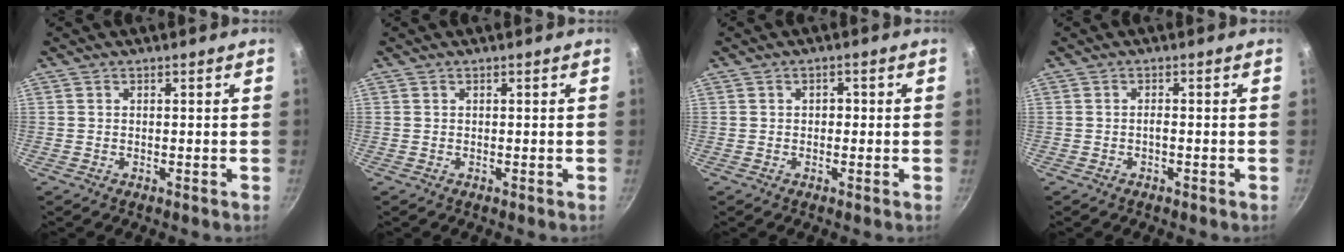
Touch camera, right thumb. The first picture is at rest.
{"total": 0.0}
{"total": 1.6, "force": [0.0, 1.2, 0.9], "torque": [-0.008, 0.005, -0.002]}
{"total": 0.9, "force": [-0.4, 0.3, 0.8], "torque": [-0.014, 0.007, -0.007]}